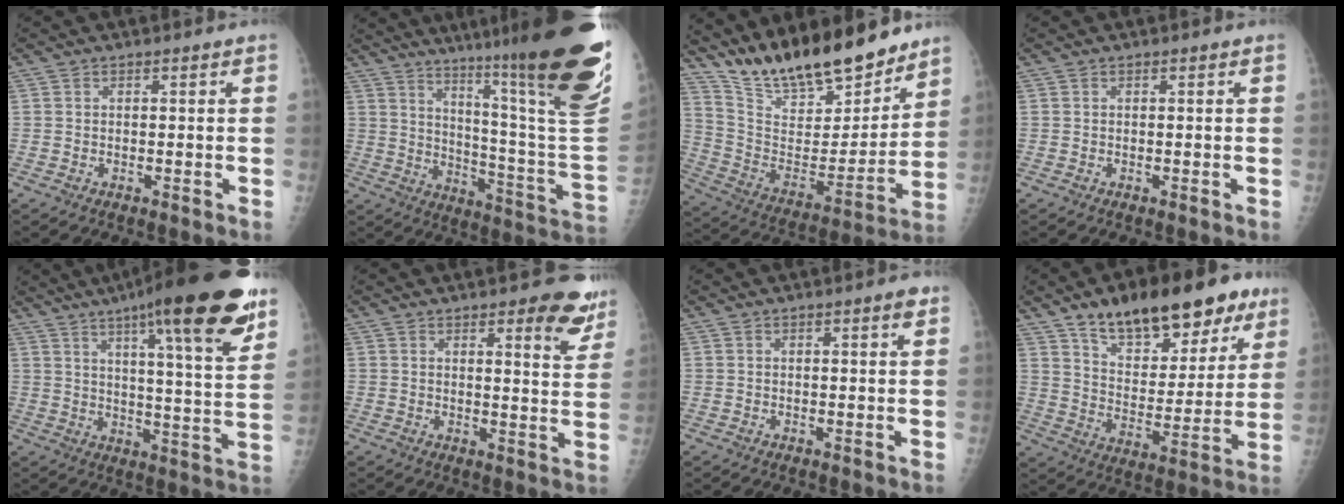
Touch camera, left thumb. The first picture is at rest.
{"total": 32.7, "force": [21.1, 3.1, 24.8], "torque": [-0.278, -0.112, 0.303]}
{"total": 21.9, "force": [18.6, 6.4, 9.7], "torque": [-0.125, -0.095, 0.325]}
{"total": 0.0}
{"total": 24.3, "force": [14.7, 4.1, 18.9], "torque": [-0.263, -0.043, 0.209]}
{"total": 10.1, "force": [6.2, 3.0, 7.3], "torque": [-0.054, -0.032, 0.070]}
{"total": 2.2, "force": [1.1, 0.4, 1.9], "torque": [-0.024, -0.001, 0.012]}
{"total": 23.1, "force": [14.5, 10.6, 14.5], "torque": [-0.169, -0.039, 0.228]}